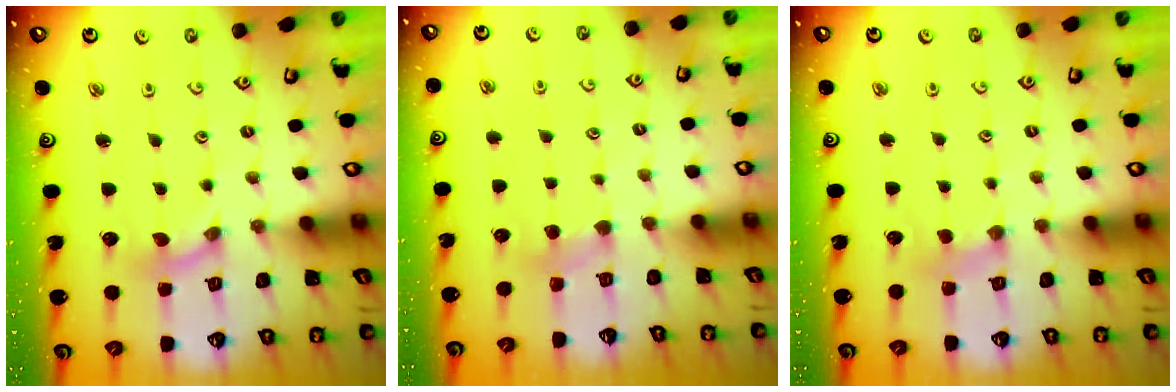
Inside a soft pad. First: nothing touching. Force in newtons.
{"total": 3.3, "press": 3.2, "slide": 0.5}
{"total": 2.8, "press": 2.8, "slide": 0.4}